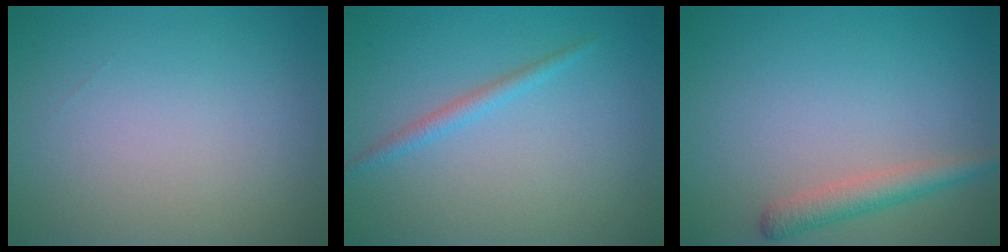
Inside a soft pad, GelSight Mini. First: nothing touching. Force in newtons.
{"total": 1.4, "press": 1.4, "slide": 0.1}
{"total": 2.4, "press": 2.4, "slide": 0.1}